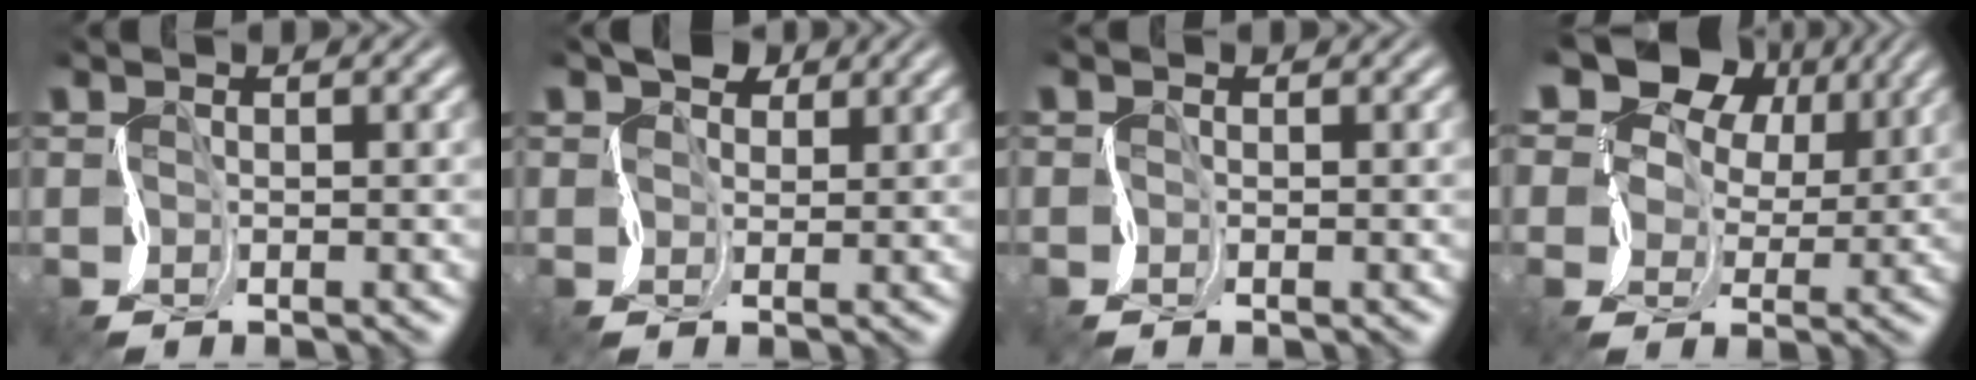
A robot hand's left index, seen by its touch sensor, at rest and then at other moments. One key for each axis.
{"total": 2.8, "fx": 2.4, "fy": 1.4, "fz": 0.5, "tx": -0.017, "ty": 0.013, "tz": 0.031}
{"total": 0.0}
{"total": 13.4, "fx": 8.1, "fy": 8.2, "fz": 6.8, "tx": -0.135, "ty": 0.040, "tz": 0.113}